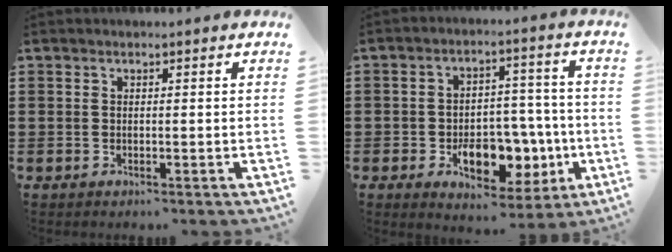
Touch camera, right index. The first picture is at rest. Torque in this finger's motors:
{"motor_torque": [0.58, -0.50, 0.63, 0.12]}